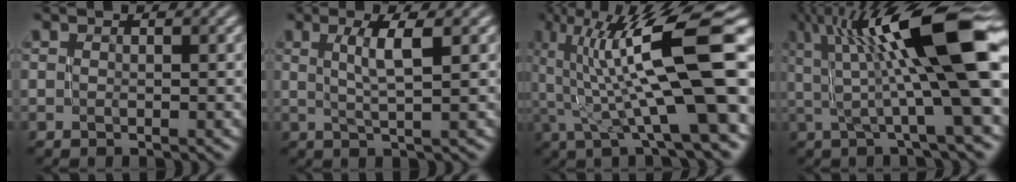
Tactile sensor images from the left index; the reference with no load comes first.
{"total": 3.1, "force": [0.9, 0.5, 2.9], "torque": [-0.050, 0.005, 0.016]}
{"total": 14.3, "force": [2.8, 3.5, 13.6], "torque": [-0.217, 0.024, 0.052]}
{"total": 14.2, "force": [3.1, 3.3, 13.5], "torque": [-0.195, 0.019, 0.050]}